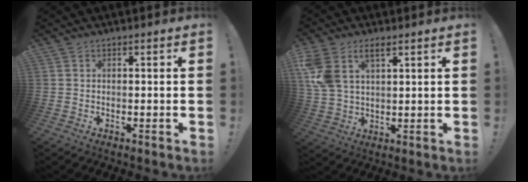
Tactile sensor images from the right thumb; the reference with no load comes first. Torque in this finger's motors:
{"motor_torque": [1.08, 1.16, 0.37, -0.06, 0.09]}